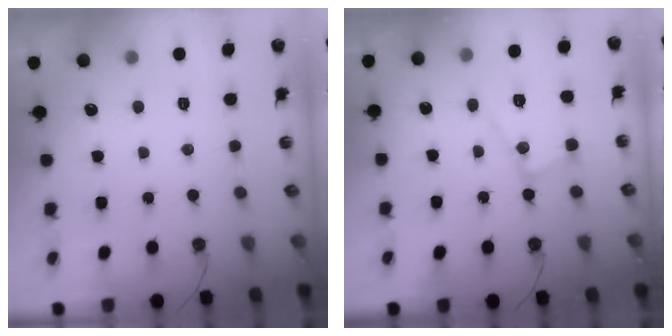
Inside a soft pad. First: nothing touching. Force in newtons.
{"total": 13.2, "press": 13.1, "slide": 1.0}